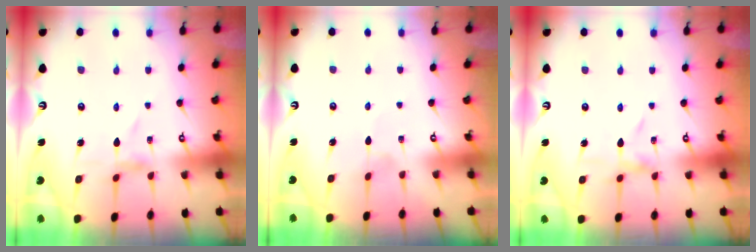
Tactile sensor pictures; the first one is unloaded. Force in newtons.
{"total": 0.8, "press": 0.8, "slide": 0.2}
{"total": 0.0}